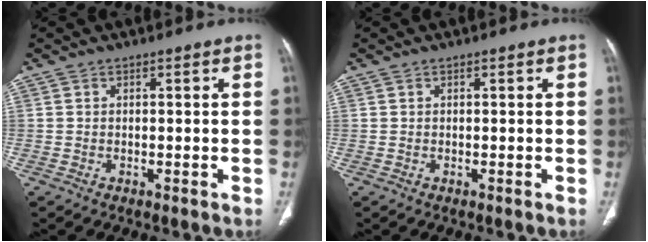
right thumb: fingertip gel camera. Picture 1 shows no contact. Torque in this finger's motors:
{"motor_torque": [-0.08, -0.14, 0.45, -0.01, 0.02]}